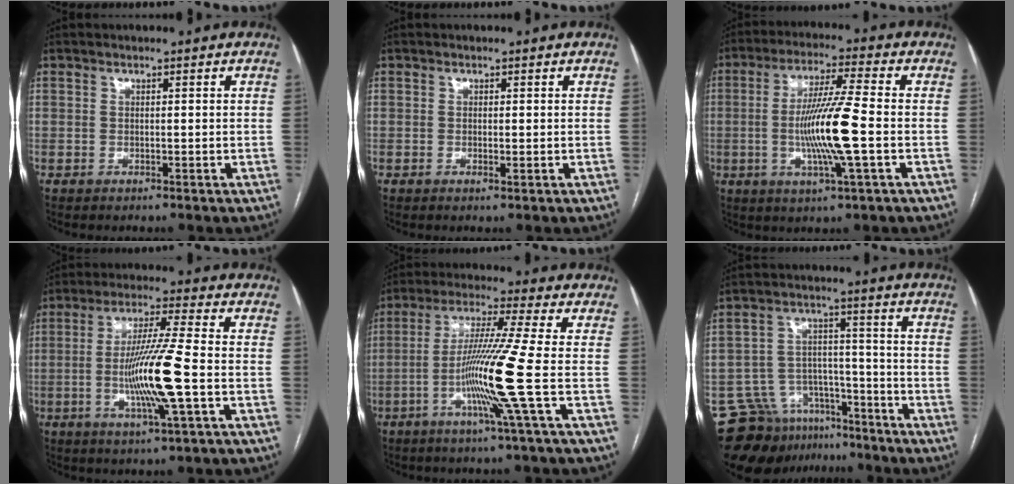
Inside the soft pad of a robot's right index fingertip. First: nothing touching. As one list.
[{"total": 0.7, "force": [-0.2, 0.2, 0.6], "torque": [-0.010, -0.002, -0.001]}, {"total": 11.5, "force": [-1.7, -0.4, 11.4], "torque": [-0.221, -0.007, -0.037]}, {"total": 12.1, "force": [-2.3, -0.6, 11.8], "torque": [-0.229, -0.011, -0.048]}, {"total": 12.2, "force": [-3.2, -2.9, 11.4], "torque": [-0.218, -0.016, -0.068]}, {"total": 12.5, "force": [-9.9, 7.1, 2.9], "torque": [-0.045, 0.045, -0.153]}]